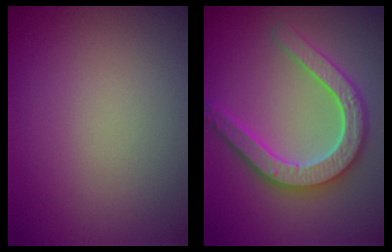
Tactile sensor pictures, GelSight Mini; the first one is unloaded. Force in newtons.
{"total": 5.2, "press": 5.1, "slide": 0.9}